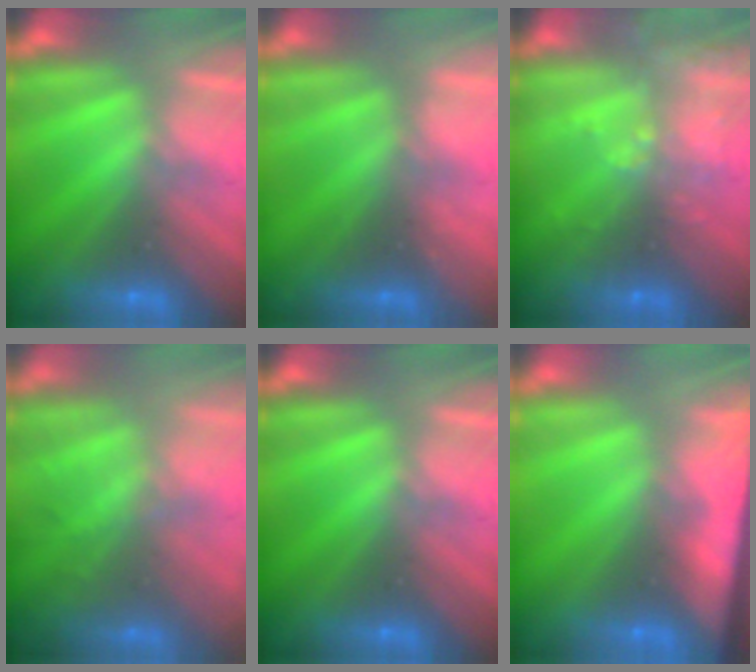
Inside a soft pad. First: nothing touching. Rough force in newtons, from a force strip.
{"total": 2.2}
{"total": 6.9}
{"total": 7.7}
{"total": 0.0}
{"total": 8.2}